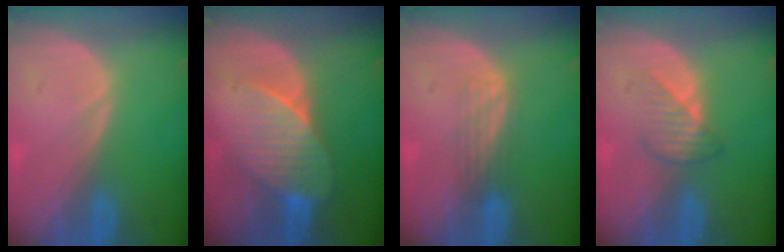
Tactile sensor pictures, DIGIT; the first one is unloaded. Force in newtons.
{"total": 7.4, "press": 6.9, "slide": 2.5}
{"total": 2.9, "press": 2.6, "slide": 1.3}
{"total": 3.4, "press": 3.2, "slide": 1.3}